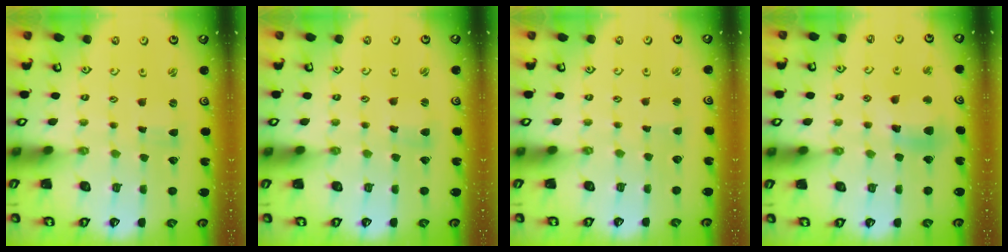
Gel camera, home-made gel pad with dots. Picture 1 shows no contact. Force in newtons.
{"total": 2.2, "press": 2.2, "slide": 0.3}
{"total": 0.8, "press": 0.7, "slide": 0.3}
{"total": 10.9, "press": 10.7, "slide": 2.1}